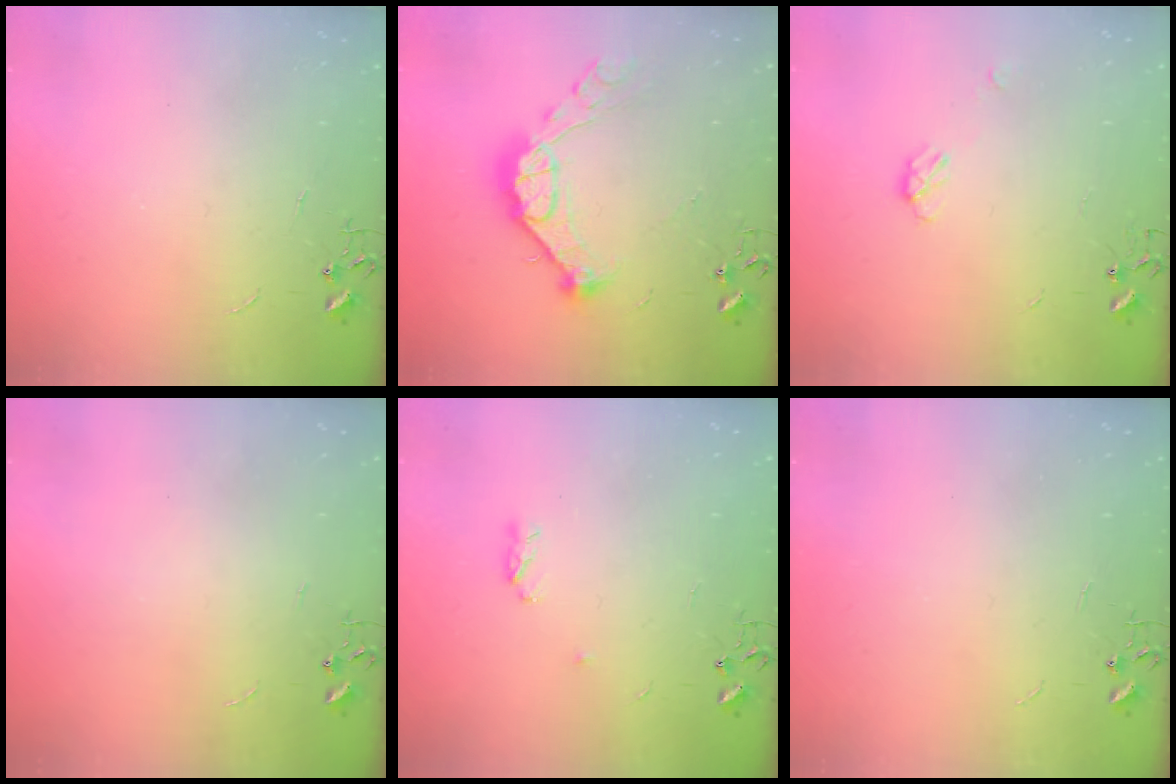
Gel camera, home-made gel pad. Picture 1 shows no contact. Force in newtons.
{"total": 15.3, "press": 15.2, "slide": 1.9}
{"total": 3.9, "press": 3.9, "slide": 0.6}
{"total": 0.0}
{"total": 3.7, "press": 3.7, "slide": 0.6}
{"total": 0.0}